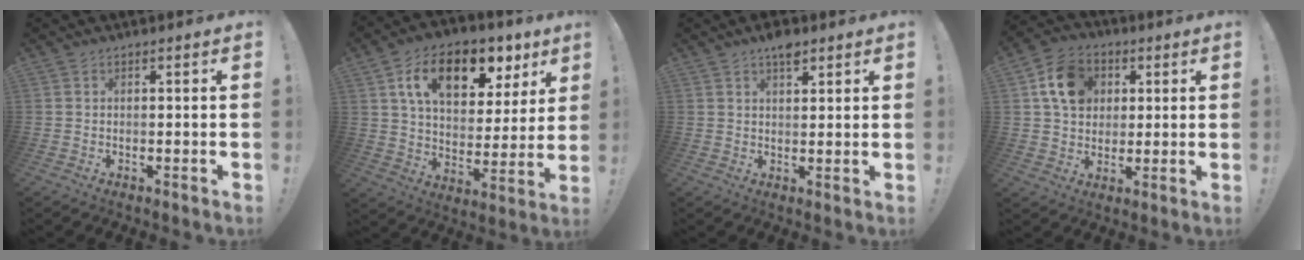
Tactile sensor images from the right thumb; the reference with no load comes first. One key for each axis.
{"total": 17.3, "fx": 9.1, "fy": 9.8, "fz": 11.0, "tx": -0.172, "ty": -0.041, "tz": 0.156}
{"total": 4.2, "fx": 3.1, "fy": 1.8, "fz": 2.3, "tx": -0.027, "ty": -0.017, "tz": 0.051}
{"total": 13.3, "fx": 4.1, "fy": 10.6, "fz": 6.8, "tx": -0.100, "ty": -0.002, "tz": 0.085}